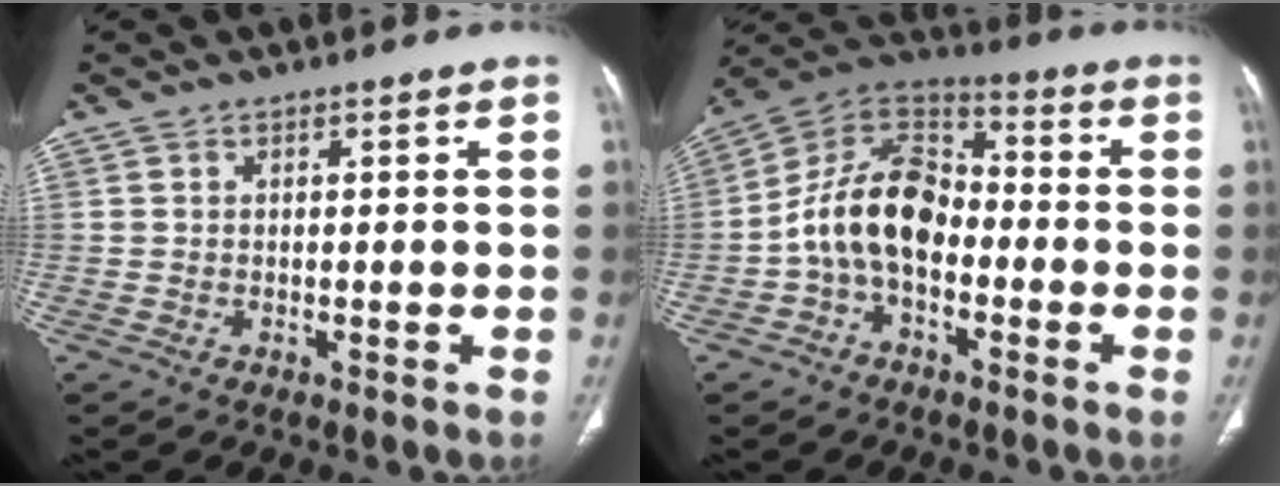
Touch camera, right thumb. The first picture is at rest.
{"total": 13.8, "force": [-2.9, 8.9, 10.1], "torque": [-0.166, 0.050, -0.064]}